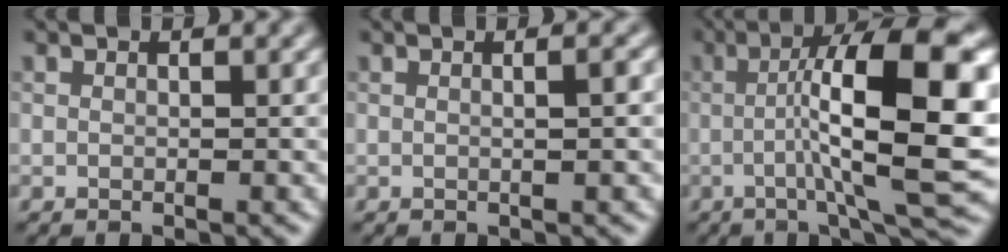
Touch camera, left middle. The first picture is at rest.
{"total": 1.9, "force": [0.2, 0.6, 1.8], "torque": [-0.020, 0.005, -0.003]}
{"total": 12.0, "force": [-0.4, 2.1, 11.8], "torque": [-0.163, 0.026, -0.012]}